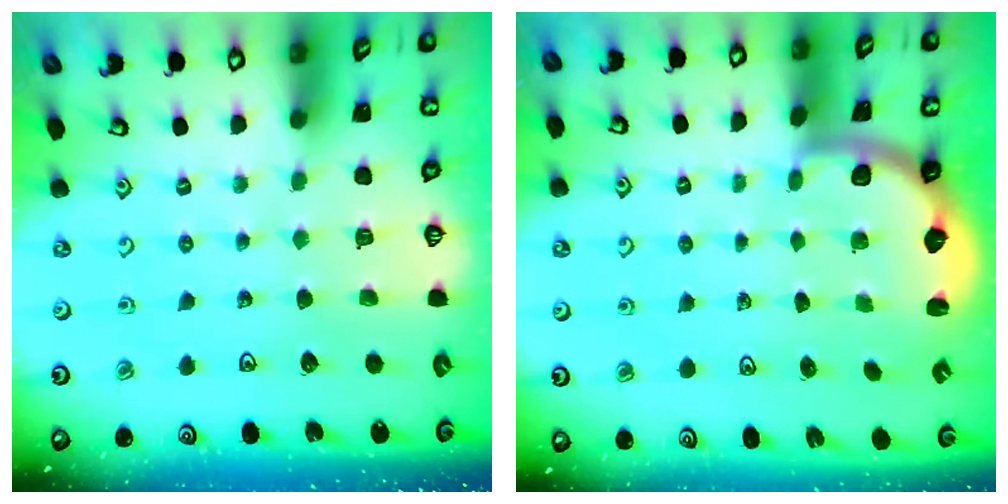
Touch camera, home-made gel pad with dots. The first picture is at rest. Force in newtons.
{"total": 2.1, "press": 1.9, "slide": 0.8}